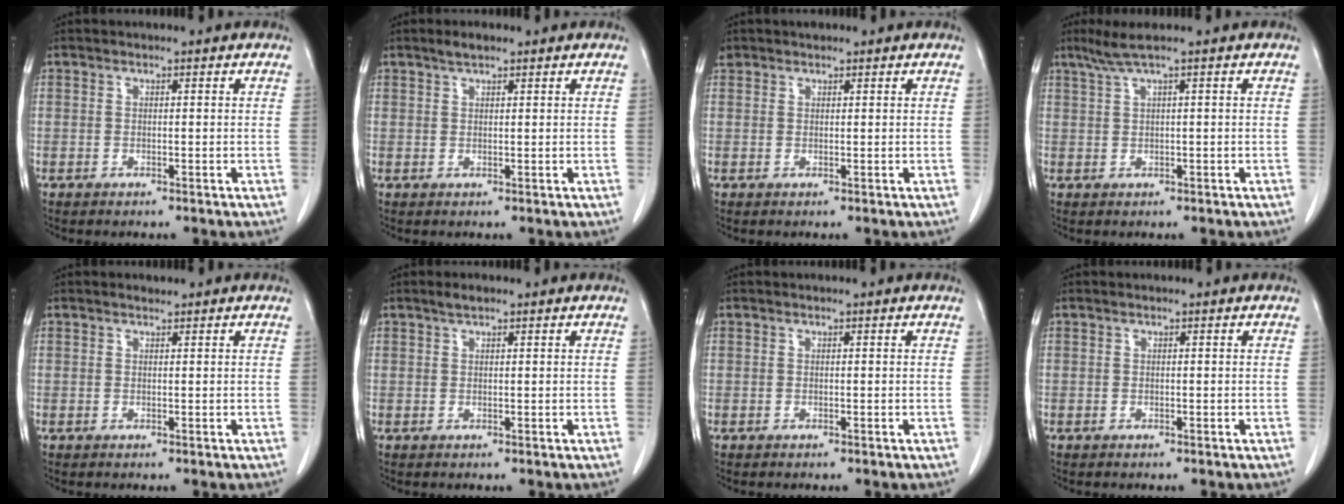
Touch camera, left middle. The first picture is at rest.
{"total": 1.8, "force": [1.4, 0.5, 1.0], "torque": [-0.025, 0.006, 0.026]}
{"total": 1.4, "force": [1.1, 0.8, 0.1], "torque": [-0.006, 0.012, 0.020]}
{"total": 2.8, "force": [1.7, -0.5, 2.1], "torque": [-0.058, 0.013, 0.040]}
{"total": 0.6, "force": [0.6, 0.1, 0.1], "torque": [-0.012, -0.001, 0.011]}
{"total": 1.4, "force": [1.1, 0.3, 0.8], "torque": [-0.021, 0.005, 0.021]}
{"total": 0.0}
{"total": 0.0}